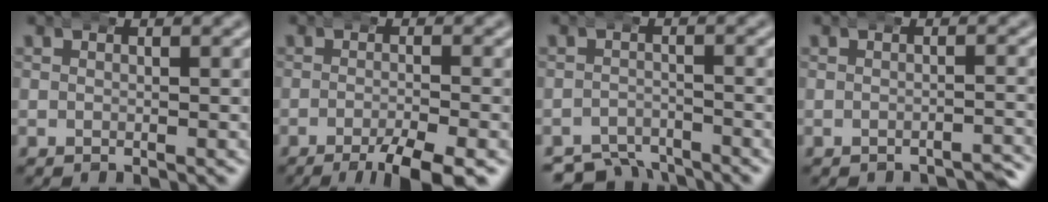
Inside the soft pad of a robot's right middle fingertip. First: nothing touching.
{"total": 5.3, "force": [-3.6, 1.2, 3.7], "torque": [-0.045, -0.009, -0.057]}
{"total": 5.6, "force": [-4.9, 2.3, 1.1], "torque": [-0.007, -0.022, -0.079]}
{"total": 1.8, "force": [-1.7, 0.4, 0.3], "torque": [-0.003, 0.000, -0.028]}